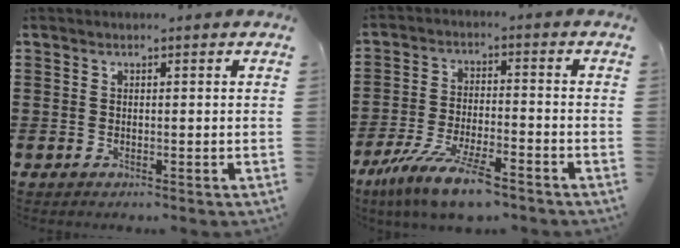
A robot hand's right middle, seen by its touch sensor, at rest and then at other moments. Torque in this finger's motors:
{"motor_torque": [1.35, -0.79, 0.65, 0.21]}